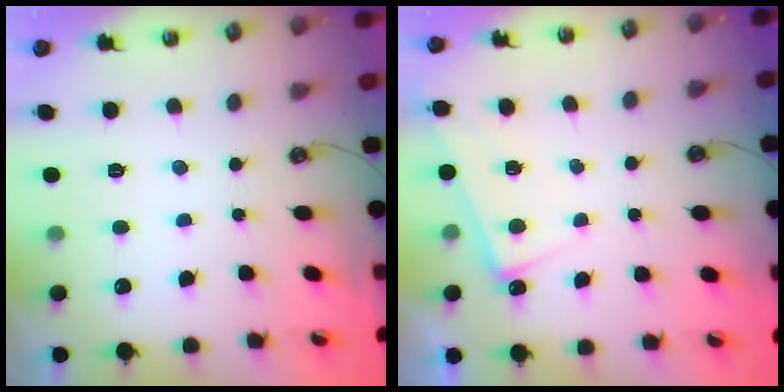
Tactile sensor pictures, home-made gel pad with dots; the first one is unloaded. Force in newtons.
{"total": 1.9, "press": 1.8, "slide": 0.4}